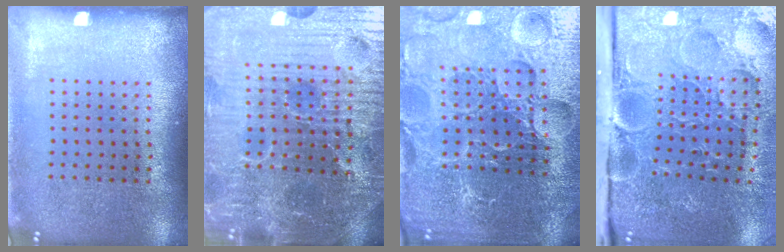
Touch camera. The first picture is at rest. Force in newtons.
{"total": 6.2, "press": 5.8, "slide": 2.1}
{"total": 5.1, "press": 4.8, "slide": 1.7}
{"total": 5.1, "press": 4.0, "slide": 3.1}